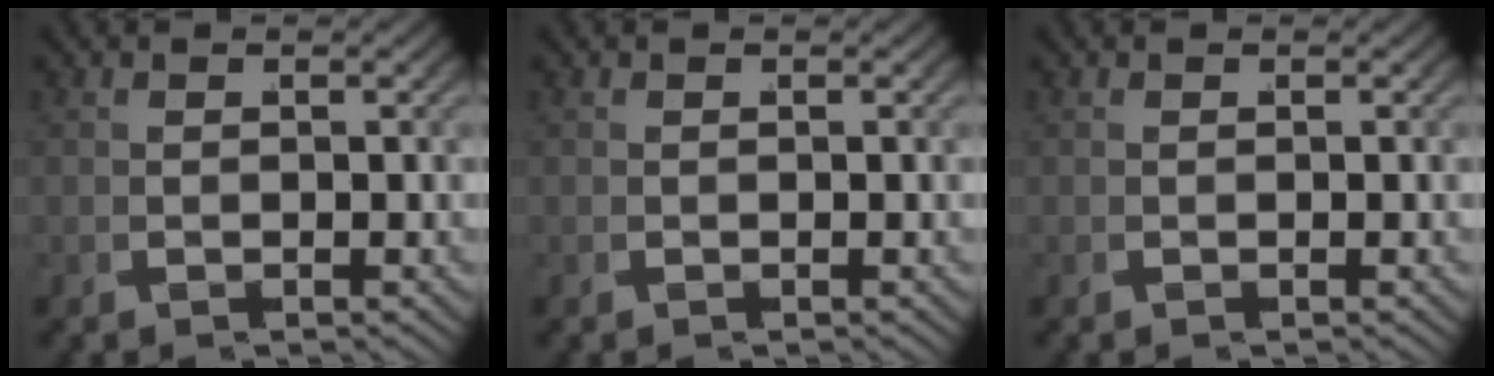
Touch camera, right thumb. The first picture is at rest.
{"total": 0.0}
{"total": 0.0}